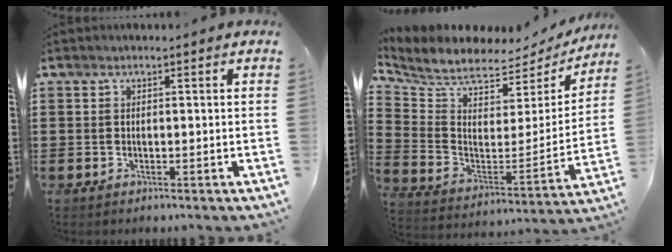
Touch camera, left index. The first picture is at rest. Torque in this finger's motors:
{"motor_torque": [1.07, -1.07, 0.27, 0.02]}